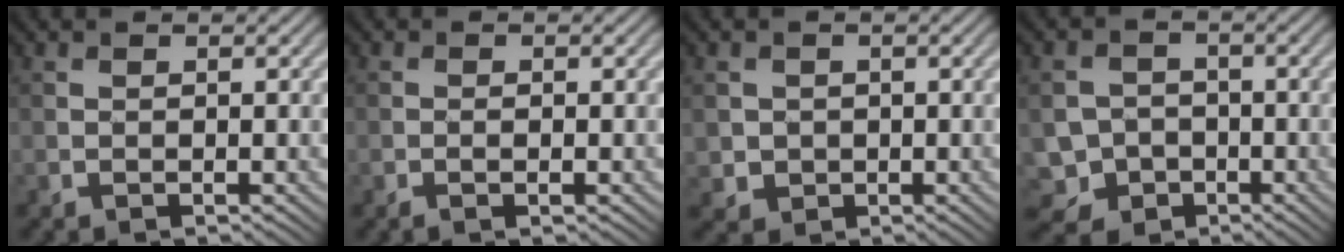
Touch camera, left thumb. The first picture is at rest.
{"total": 1.1, "force": [-0.5, 0.2, 1.0], "torque": [-0.018, 0.003, -0.010]}
{"total": 2.2, "force": [-0.1, 2.2, 0.2], "torque": [-0.009, -0.008, -0.003]}
{"total": 5.7, "force": [-2.3, 5.1, 1.3], "torque": [-0.029, -0.007, -0.059]}